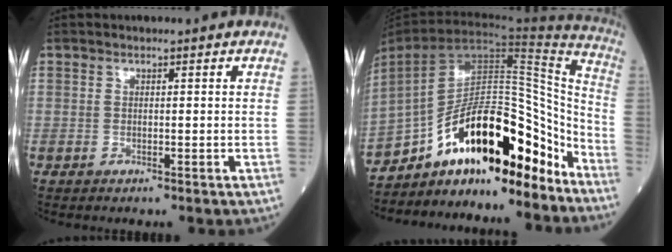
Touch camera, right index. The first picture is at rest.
{"total": 20.9, "force": [-14.4, 6.5, 13.7], "torque": [-0.210, 0.047, -0.233]}